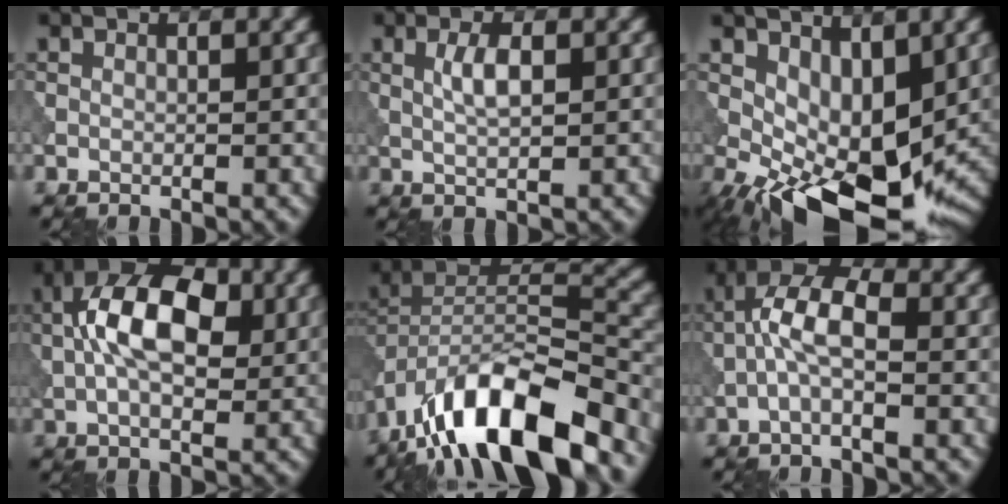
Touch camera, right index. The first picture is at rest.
{"total": 2.4, "force": [0.3, 0.7, 2.3], "torque": [-0.051, 0.000, 0.008]}
{"total": 9.7, "force": [-0.6, 4.9, 8.3], "torque": [-0.139, -0.018, -0.003]}
{"total": 9.2, "force": [1.1, 5.1, 7.6], "torque": [-0.145, 0.014, 0.006]}
{"total": 12.9, "force": [-8.7, 4.5, 8.4], "torque": [-0.133, 0.010, -0.169]}
{"total": 4.8, "force": [-1.0, 1.9, 4.3], "torque": [-0.092, 0.015, -0.030]}